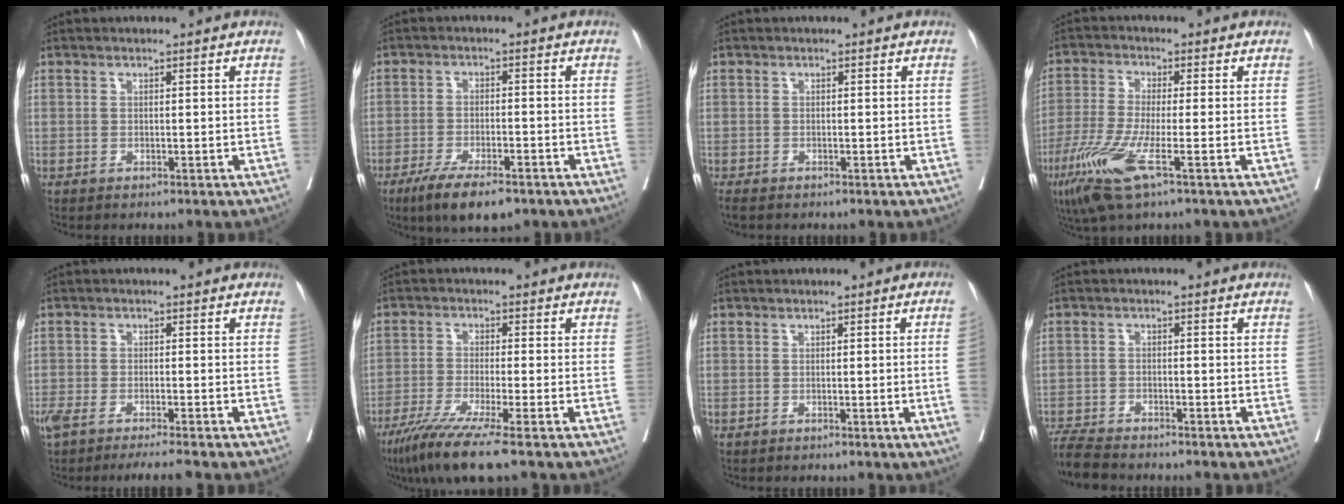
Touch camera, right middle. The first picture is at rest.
{"total": 8.6, "force": [-6.0, 2.2, 5.7], "torque": [-0.095, -0.014, -0.098]}
{"total": 1.9, "force": [-1.6, 0.6, 0.8], "torque": [-0.016, -0.007, -0.024]}
{"total": 9.1, "force": [-4.4, 0.9, 8.0], "torque": [-0.177, -0.024, -0.086]}
{"total": 6.8, "force": [-5.6, 0.3, 3.9], "torque": [-0.063, -0.008, -0.092]}
{"total": 8.9, "force": [-6.2, -0.9, 6.3], "torque": [-0.107, -0.028, -0.110]}
{"total": 2.7, "force": [-0.3, -1.1, 2.4], "torque": [-0.029, -0.002, -0.004]}
{"total": 6.4, "force": [-6.1, 0.7, 2.0], "torque": [-0.032, -0.019, -0.109]}